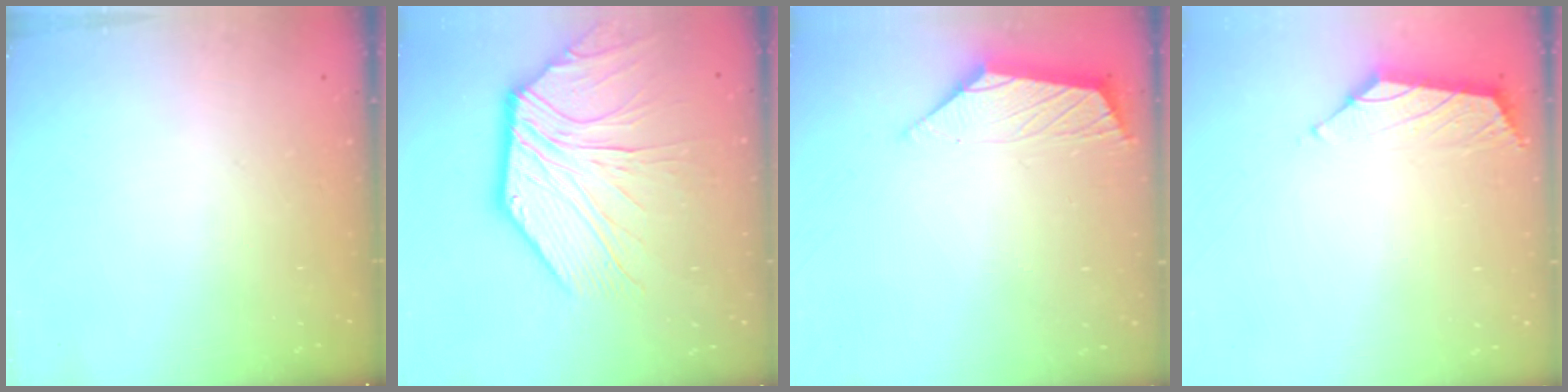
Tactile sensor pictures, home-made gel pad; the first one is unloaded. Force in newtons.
{"total": 10.7, "press": 10.7, "slide": 0.8}
{"total": 2.9, "press": 2.8, "slide": 0.6}
{"total": 1.7, "press": 1.6, "slide": 0.7}